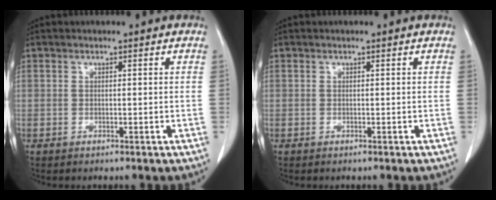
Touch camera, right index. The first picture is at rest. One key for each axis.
{"total": 0.0}